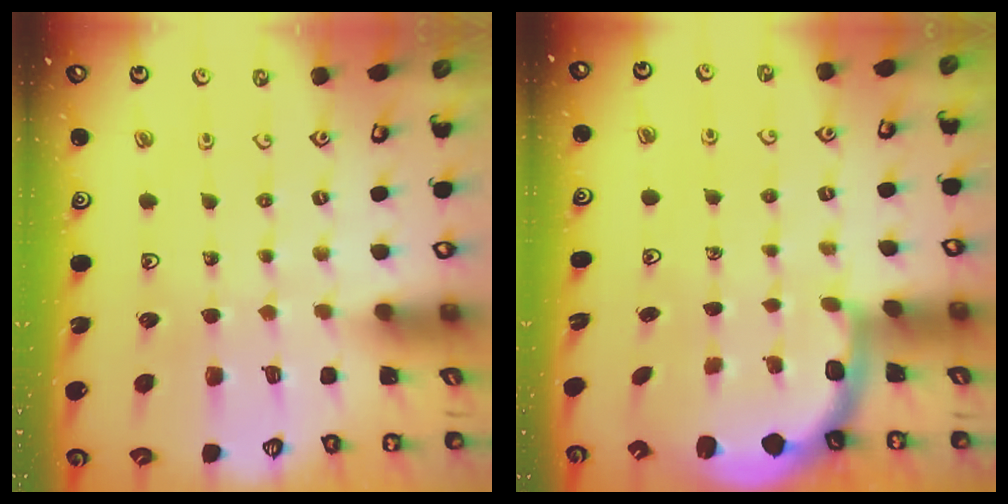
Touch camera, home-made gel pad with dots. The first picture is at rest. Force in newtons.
{"total": 2.3, "press": 2.0, "slide": 1.2}